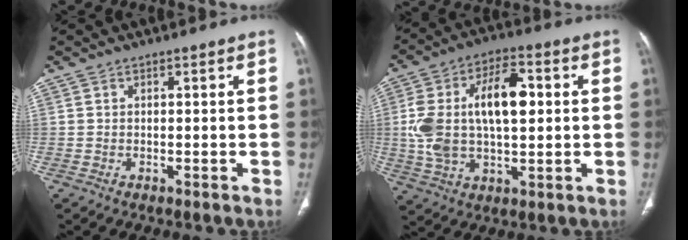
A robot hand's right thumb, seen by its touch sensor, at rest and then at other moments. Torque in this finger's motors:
{"motor_torque": [2.04, 2.12, 1.56, 0.29, 0.20]}